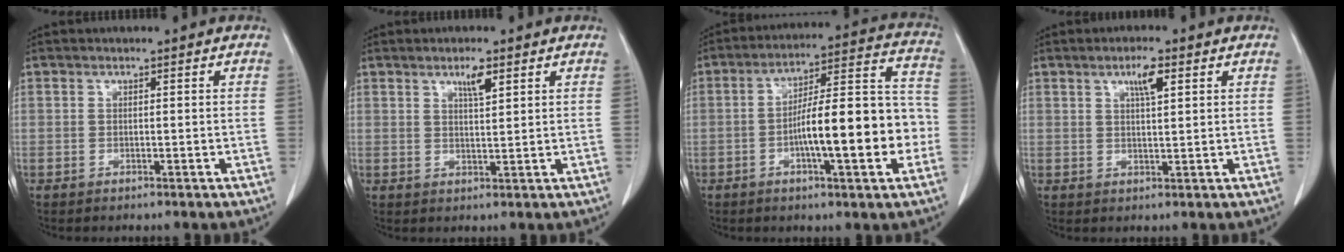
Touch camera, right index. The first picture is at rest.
{"total": 3.1, "force": [1.8, 0.5, 2.4], "torque": [-0.044, -0.001, 0.033]}
{"total": 16.0, "force": [-3.8, 2.8, 15.3], "torque": [-0.234, 0.025, -0.056]}
{"total": 3.6, "force": [1.8, 0.6, 3.1], "torque": [-0.055, 0.001, 0.031]}